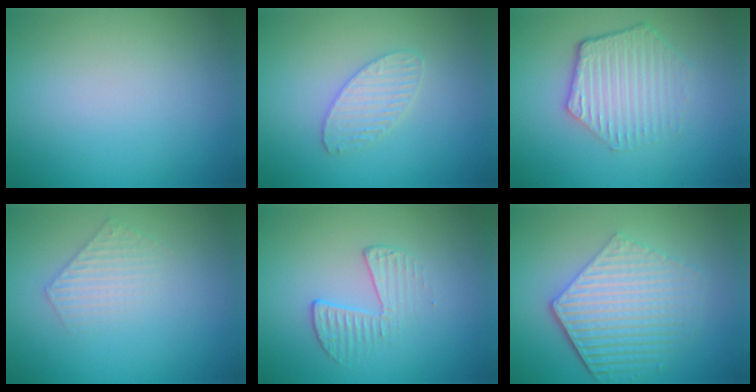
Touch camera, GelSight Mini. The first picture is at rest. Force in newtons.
{"total": 2.3, "press": 2.3, "slide": 0.2}
{"total": 4.3, "press": 3.2, "slide": 2.8}
{"total": 1.9, "press": 1.9, "slide": 0.3}
{"total": 2.1, "press": 1.0, "slide": 1.8}
{"total": 6.4, "press": 4.6, "slide": 4.4}